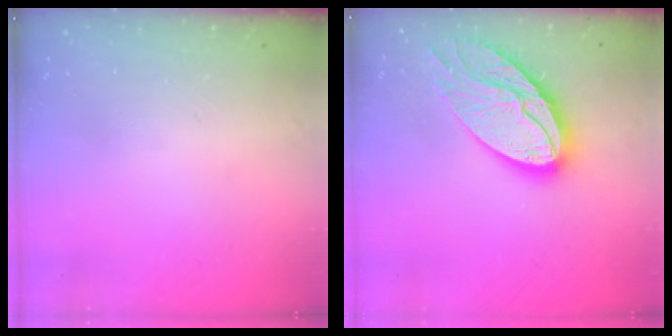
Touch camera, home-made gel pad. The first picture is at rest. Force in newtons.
{"total": 19.2, "press": 19.1, "slide": 1.5}